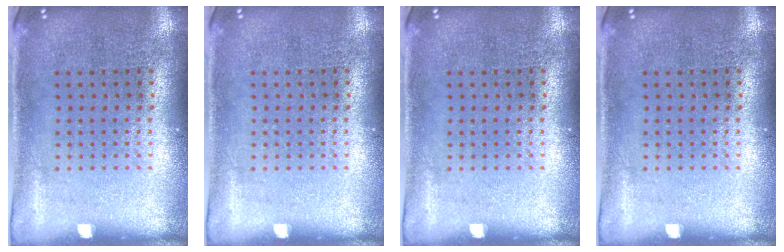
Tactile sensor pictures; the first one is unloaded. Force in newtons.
{"total": 0.0}
{"total": 0.0}
{"total": 0.0}